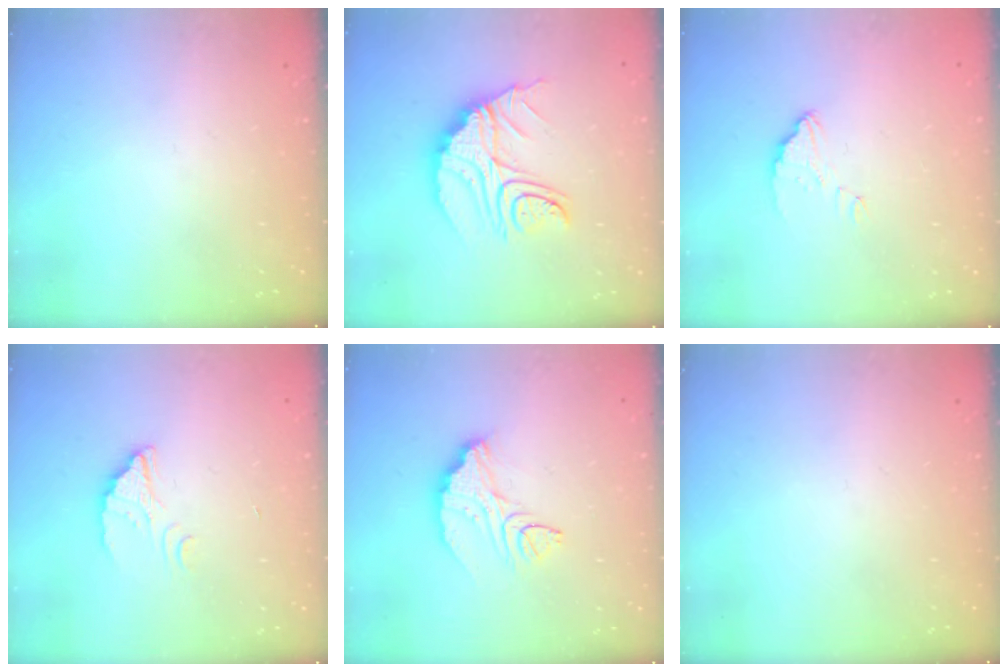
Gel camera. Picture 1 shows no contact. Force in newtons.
{"total": 17.2, "press": 17.1, "slide": 1.5}
{"total": 3.4, "press": 3.4, "slide": 0.3}
{"total": 2.6, "press": 2.6, "slide": 0.1}
{"total": 9.3, "press": 9.3, "slide": 0.8}
{"total": 0.0}